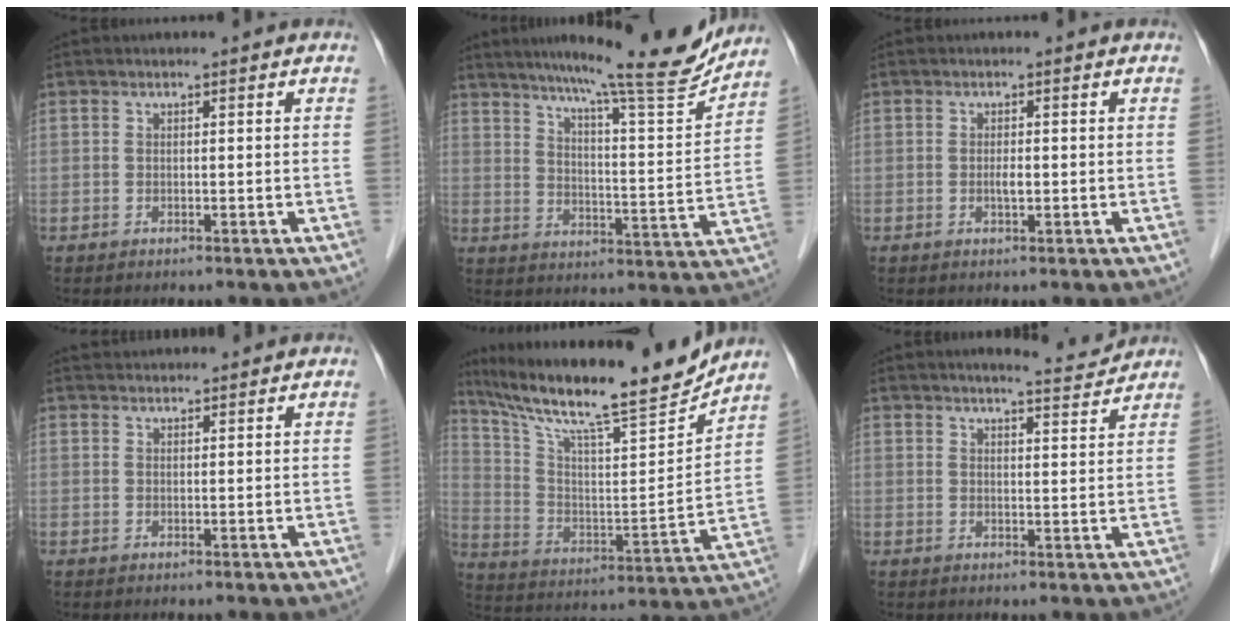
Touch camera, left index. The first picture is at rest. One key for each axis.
{"total": 17.6, "fx": 15.5, "fy": -0.2, "fz": 8.3, "tx": -0.123, "ty": -0.035, "tz": 0.213}
{"total": 1.1, "fx": -0.4, "fy": 0.2, "fz": 1.0, "tx": -0.018, "ty": -0.005, "tz": -0.007}
{"total": 4.4, "fx": 4.2, "fy": 0.8, "fz": 0.8, "tx": -0.010, "ty": 0.031, "tz": 0.057}
{"total": 21.3, "fx": 18.4, "fy": 1.0, "fz": 10.7, "tx": -0.196, "ty": -0.018, "tz": 0.297}
{"total": 4.4, "fx": 4.3, "fy": -0.1, "fz": 0.7, "tx": -0.021, "ty": -0.013, "tz": 0.054}